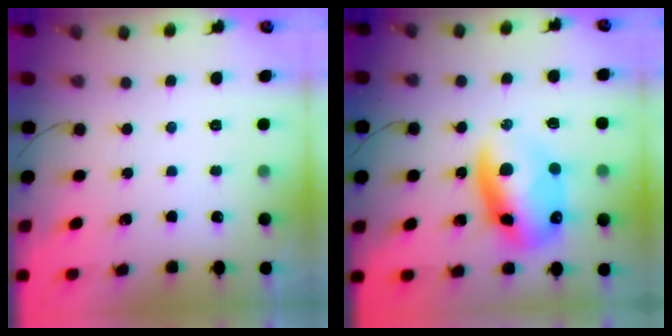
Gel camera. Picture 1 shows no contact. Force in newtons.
{"total": 12.9, "press": 12.7, "slide": 2.5}